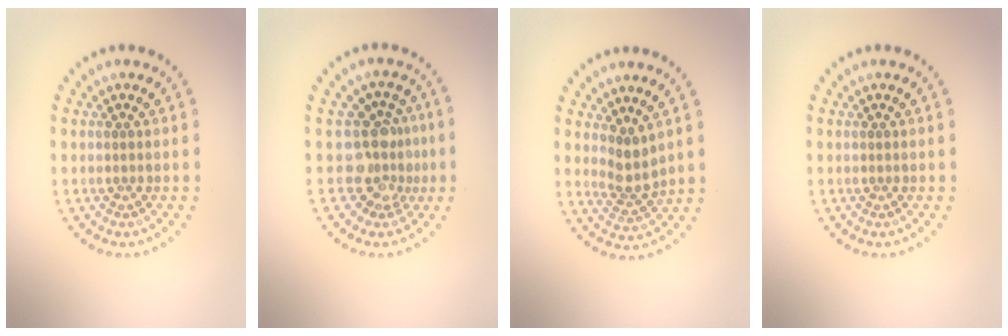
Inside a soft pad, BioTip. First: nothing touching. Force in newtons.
{"total": 3.7, "press": 2.7, "slide": 2.5}
{"total": 2.4, "press": 1.9, "slide": 1.5}
{"total": 0.0}